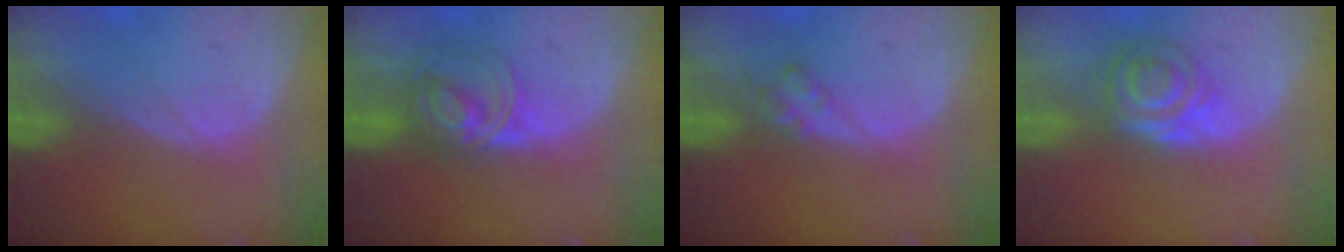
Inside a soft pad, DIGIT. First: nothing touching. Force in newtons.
{"total": 5.6, "press": 5.5, "slide": 0.6}
{"total": 2.3, "press": 2.2, "slide": 0.3}
{"total": 5.5, "press": 5.3, "slide": 1.8}